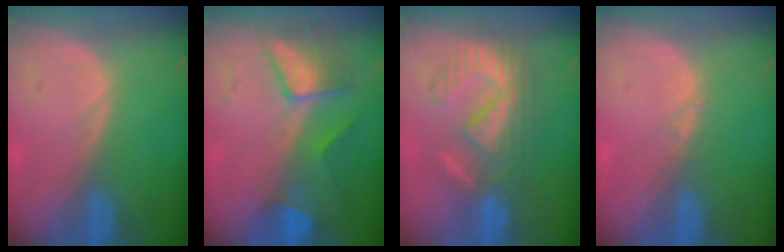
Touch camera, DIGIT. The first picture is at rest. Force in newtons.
{"total": 7.4, "press": 6.7, "slide": 3.3}
{"total": 9.4, "press": 8.2, "slide": 4.7}
{"total": 0.6, "press": 0.5, "slide": 0.3}